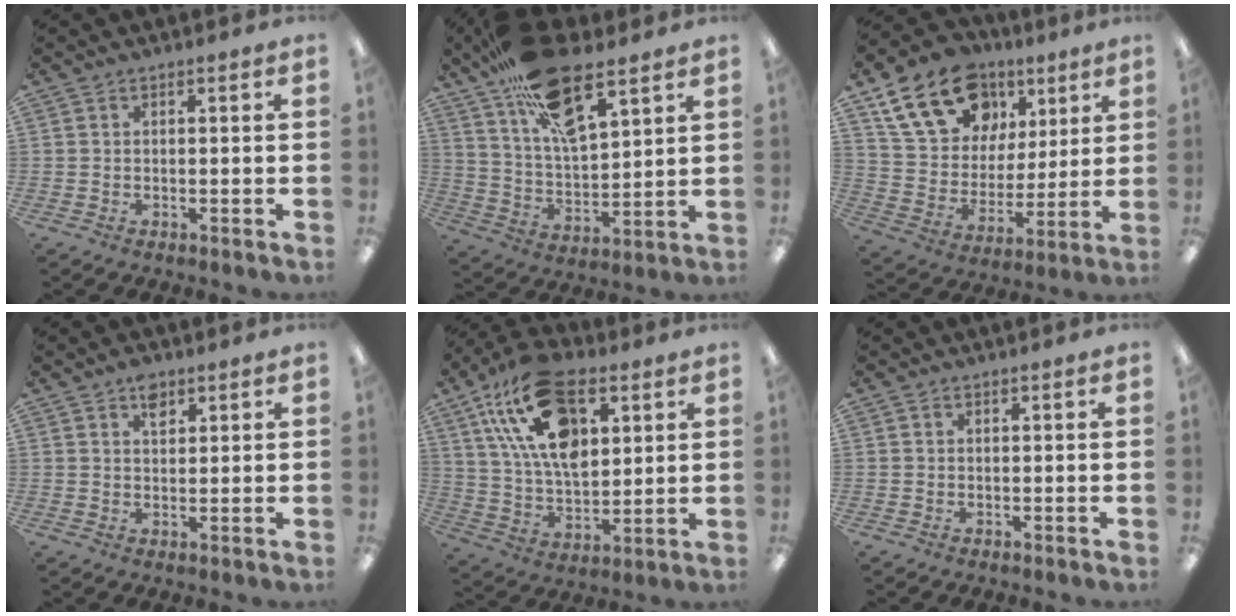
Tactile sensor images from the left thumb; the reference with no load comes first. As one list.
[{"total": 20.2, "force": [12.8, 8.1, 13.4], "torque": [-0.235, -0.055, 0.225]}, {"total": 19.5, "force": [10.8, 13.8, 8.6], "torque": [-0.150, -0.040, 0.202]}, {"total": 3.5, "force": [2.1, 2.1, 1.9], "torque": [-0.019, -0.007, 0.034]}, {"total": 21.8, "force": [9.9, 12.7, 14.7], "torque": [-0.272, -0.028, 0.176]}, {"total": 0.0}]